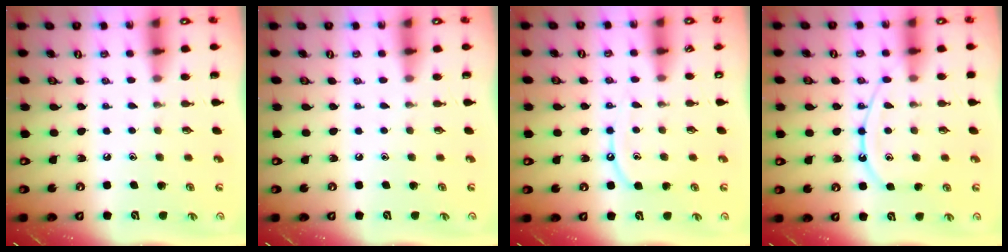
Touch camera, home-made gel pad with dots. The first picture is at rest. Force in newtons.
{"total": 0.0}
{"total": 8.3, "press": 8.2, "slide": 1.0}
{"total": 11.1, "press": 11.1, "slide": 1.2}